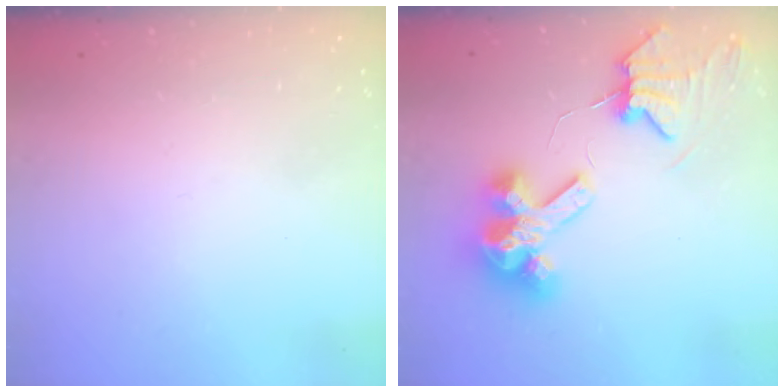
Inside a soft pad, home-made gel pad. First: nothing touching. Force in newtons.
{"total": 9.1, "press": 9.0, "slide": 1.3}